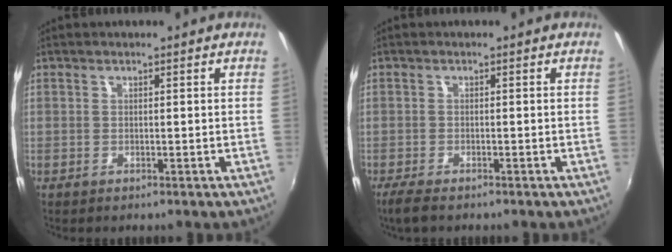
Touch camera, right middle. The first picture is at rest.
{"total": 3.4, "force": [-2.7, 0.8, 2.0], "torque": [-0.049, -0.013, -0.051]}